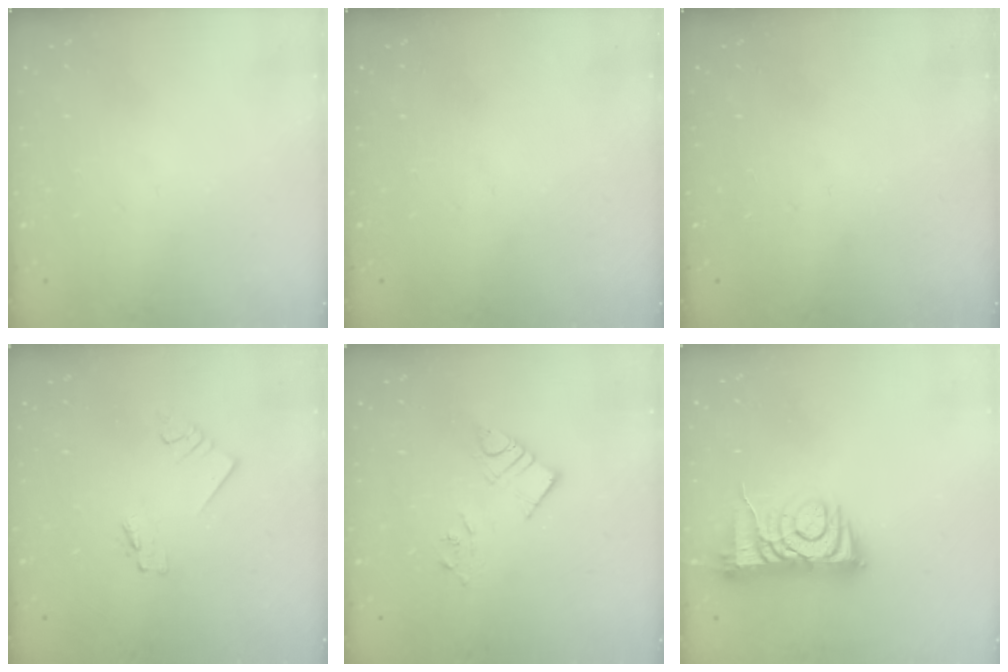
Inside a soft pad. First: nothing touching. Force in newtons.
{"total": 0.0}
{"total": 0.0}
{"total": 1.8, "press": 1.7, "slide": 0.2}
{"total": 7.1, "press": 7.1, "slide": 0.6}
{"total": 8.4, "press": 8.3, "slide": 0.9}